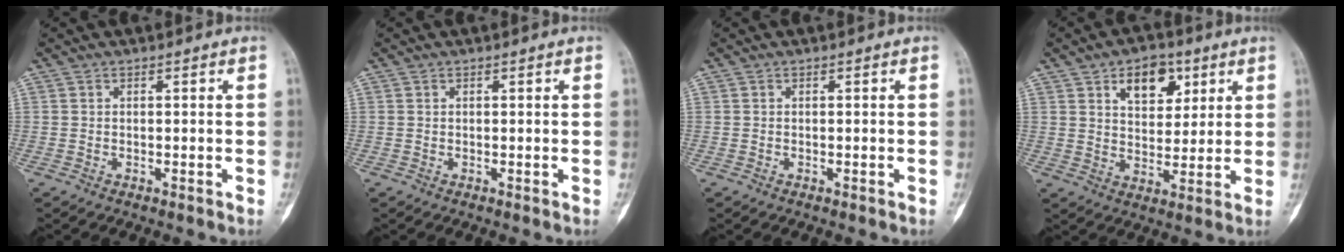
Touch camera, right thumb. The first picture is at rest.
{"total": 0.0}
{"total": 0.0}
{"total": 9.8, "force": [4.6, 6.1, 6.1], "torque": [-0.049, -0.018, 0.070]}